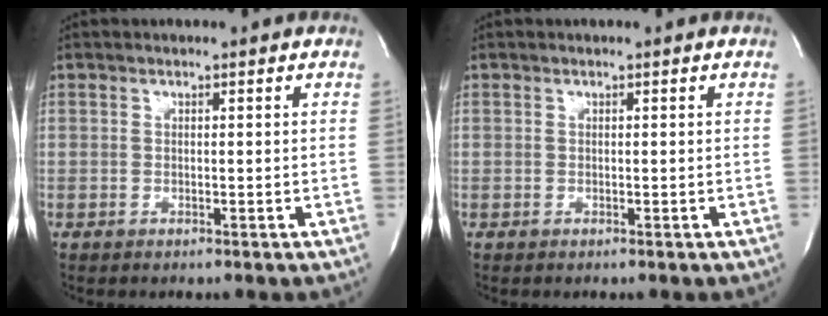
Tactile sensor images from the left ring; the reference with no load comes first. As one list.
[{"total": 0.0}]